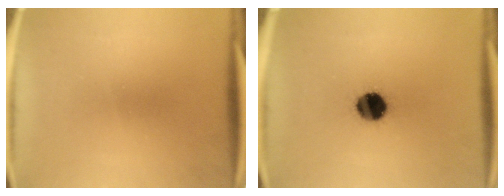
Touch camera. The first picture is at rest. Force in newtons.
{"total": 9.7}